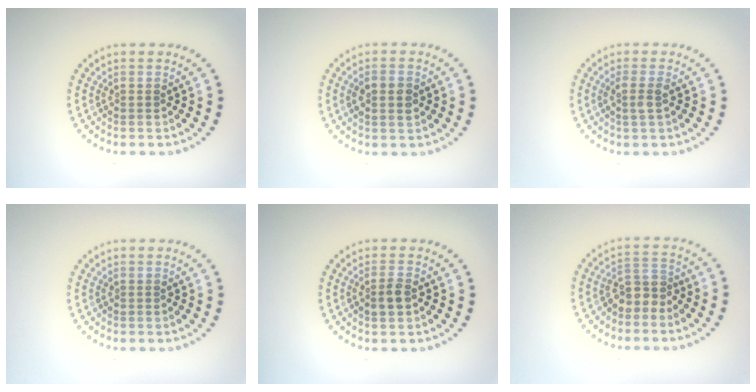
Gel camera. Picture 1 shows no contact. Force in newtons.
{"total": 2.0, "press": 2.0, "slide": 0.0}
{"total": 1.5, "press": 1.3, "slide": 0.7}
{"total": 0.0}
{"total": 1.8, "press": 1.8, "slide": 0.5}
{"total": 2.4, "press": 2.0, "slide": 1.4}